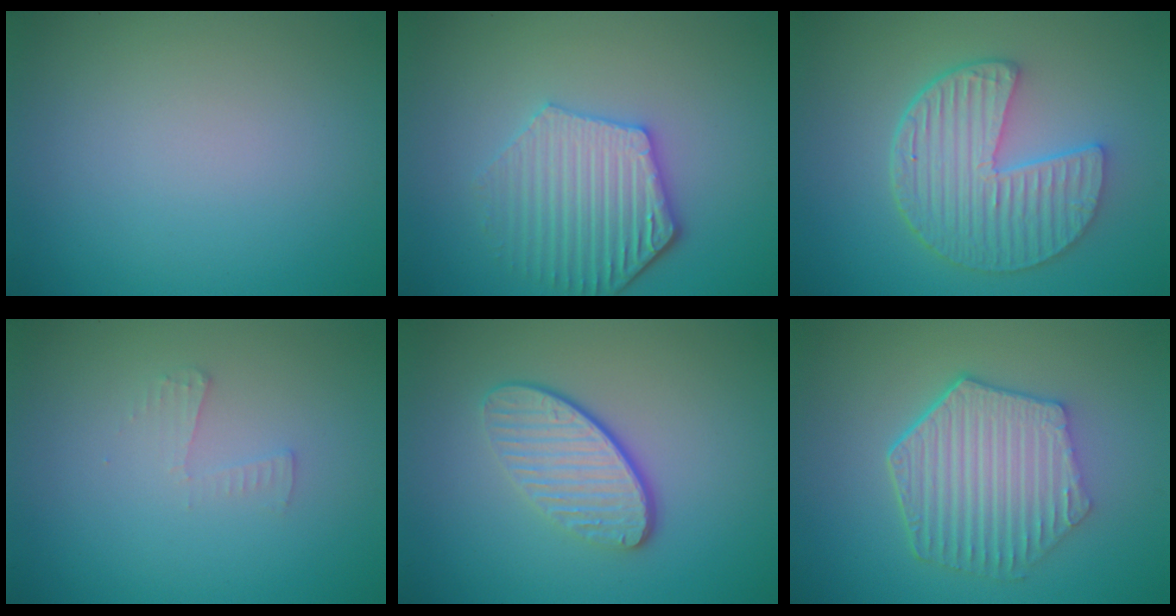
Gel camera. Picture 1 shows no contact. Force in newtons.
{"total": 4.8, "press": 4.2, "slide": 2.4}
{"total": 6.3, "press": 4.7, "slide": 4.2}
{"total": 1.0, "press": 1.0, "slide": 0.0}
{"total": 4.0, "press": 3.0, "slide": 2.7}
{"total": 6.3, "press": 4.8, "slide": 4.0}